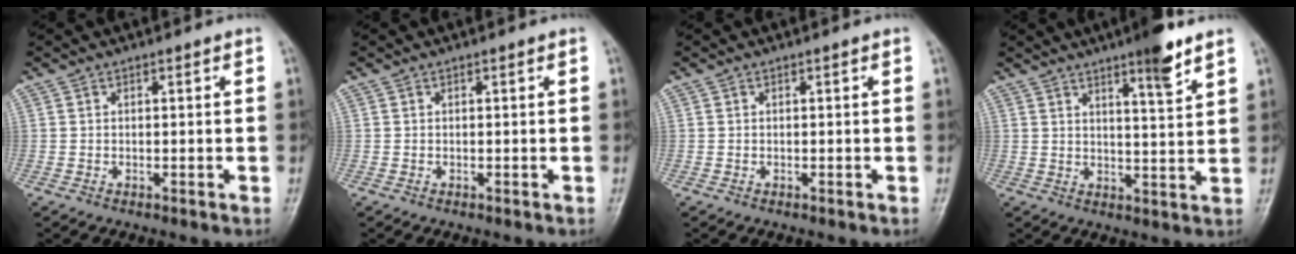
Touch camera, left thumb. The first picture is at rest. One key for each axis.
{"total": 0.0}
{"total": 0.0}
{"total": 7.5, "fx": 5.0, "fy": 0.8, "fz": 5.4, "tx": -0.075, "ty": -0.032, "tz": 0.073}